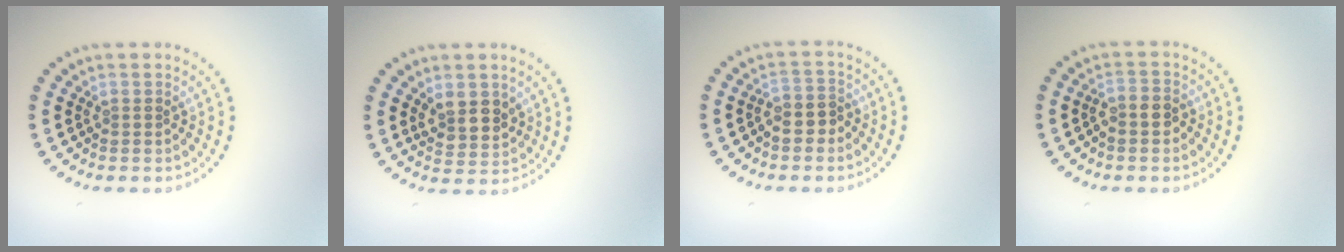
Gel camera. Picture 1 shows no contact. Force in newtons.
{"total": 2.8, "press": 2.6, "slide": 1.1}
{"total": 2.3, "press": 2.1, "slide": 0.9}
{"total": 1.9, "press": 1.8, "slide": 0.8}